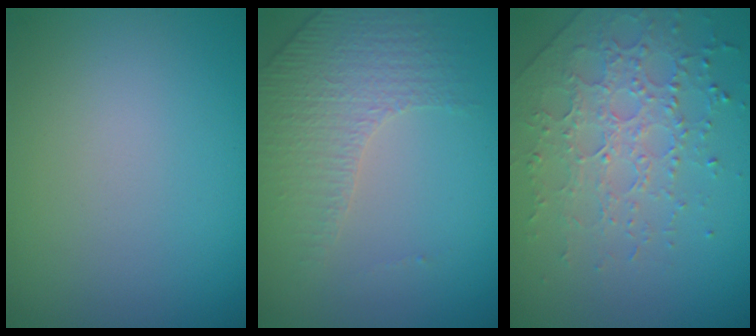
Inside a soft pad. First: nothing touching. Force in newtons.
{"total": 4.4, "press": 2.8, "slide": 3.4}
{"total": 3.8, "press": 3.6, "slide": 1.2}